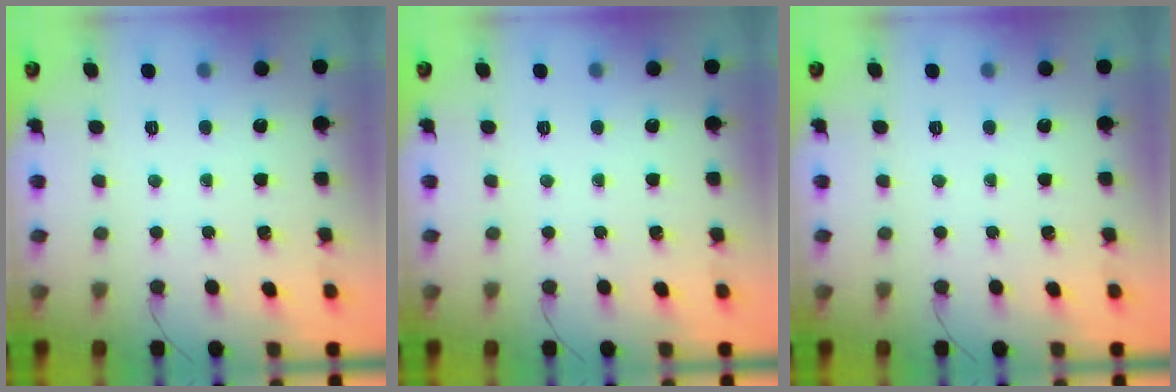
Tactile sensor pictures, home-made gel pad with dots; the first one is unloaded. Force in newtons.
{"total": 0.0}
{"total": 0.0}